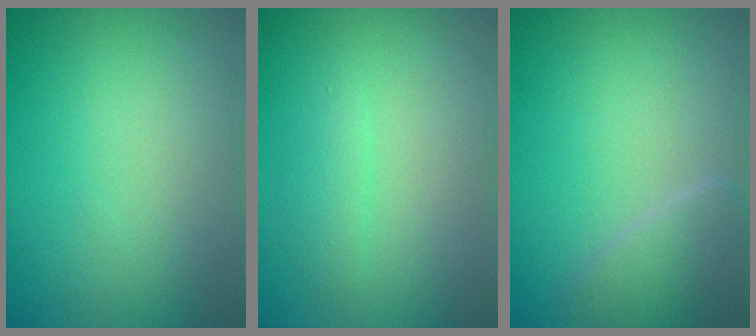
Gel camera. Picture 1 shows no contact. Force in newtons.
{"total": 1.2, "press": 1.2, "slide": 0.1}
{"total": 2.4, "press": 2.4, "slide": 0.2}